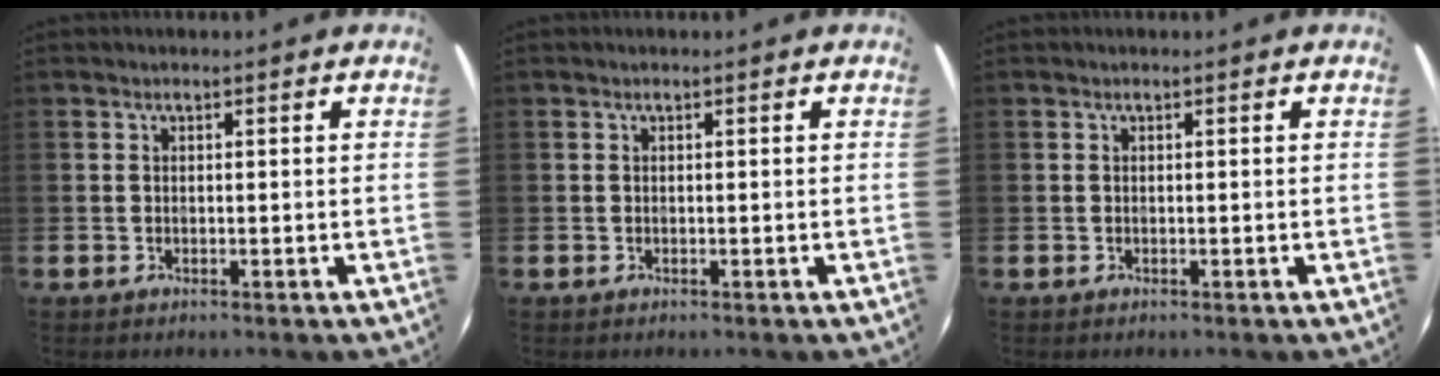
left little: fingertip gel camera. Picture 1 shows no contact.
{"total": 0.0}
{"total": 0.0}